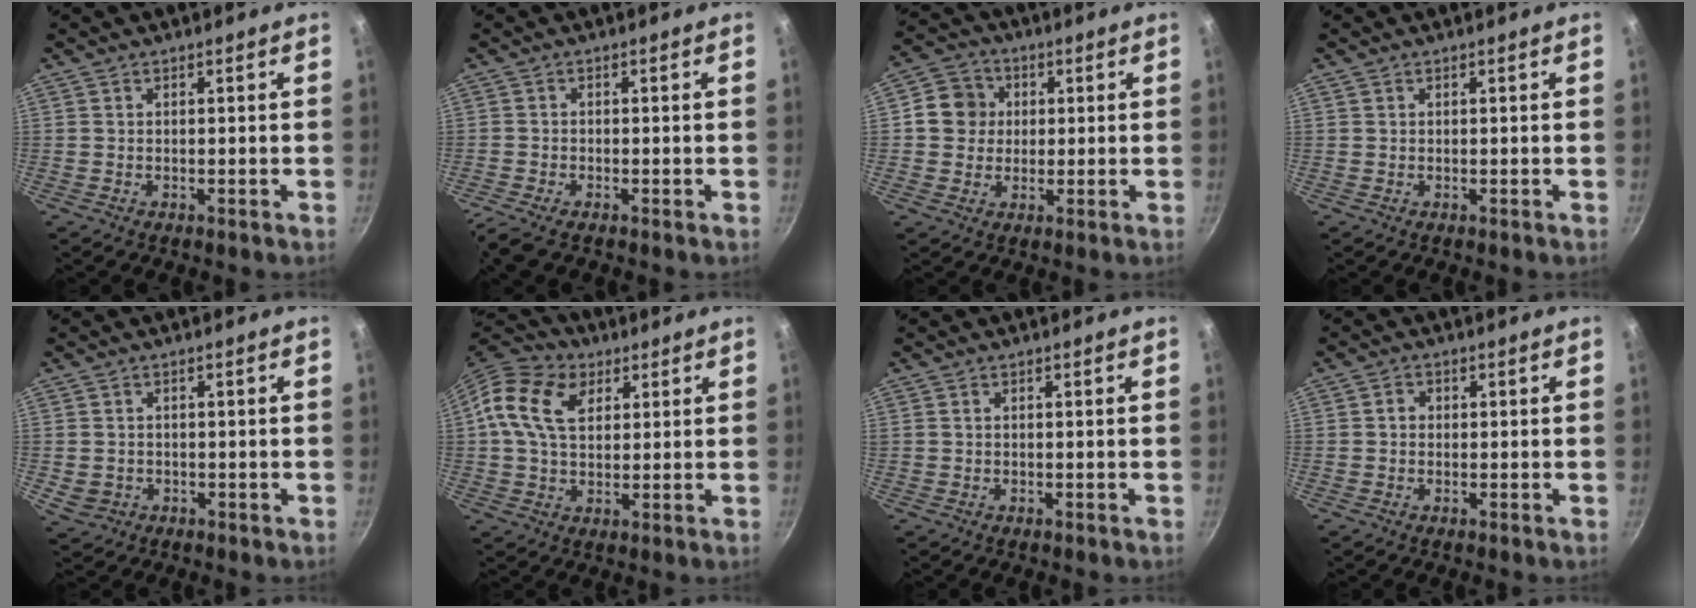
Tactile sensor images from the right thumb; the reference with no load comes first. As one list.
[{"total": 3.9, "force": [-2.6, 1.2, 2.7], "torque": [-0.073, -0.001, -0.059]}, {"total": 7.6, "force": [1.1, 7.0, 2.7], "torque": [-0.010, 0.009, 0.004]}, {"total": 0.0}, {"total": 3.4, "force": [-0.6, 3.0, 1.5], "torque": [-0.026, 0.005, 0.000]}, {"total": 12.3, "force": [4.0, 8.4, 8.1], "torque": [-0.135, 0.004, 0.059]}, {"total": 0.0}, {"total": 1.6, "force": [0.1, 1.5, 0.7], "torque": [-0.008, 0.006, -0.001]}]